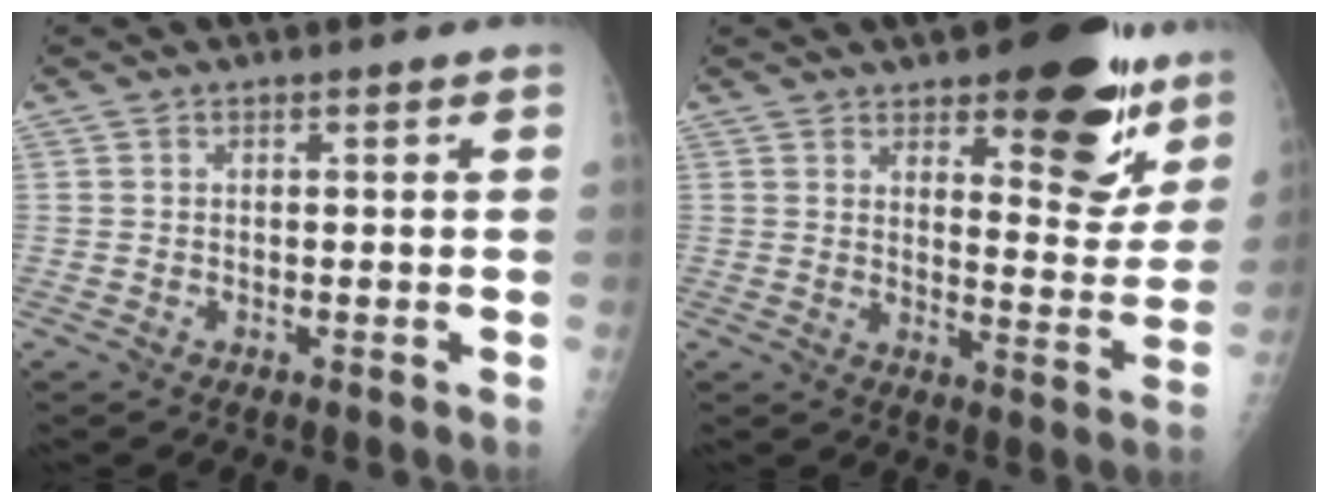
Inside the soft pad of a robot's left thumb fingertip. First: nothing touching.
{"total": 17.0, "force": [10.2, 7.0, 11.7], "torque": [-0.089, -0.067, 0.141]}